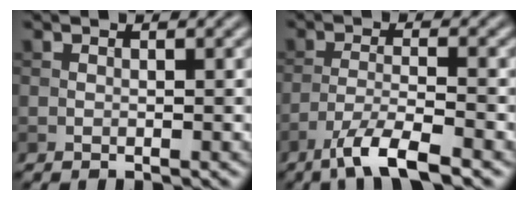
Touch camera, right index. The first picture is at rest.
{"total": 5.3, "force": [-3.7, 0.9, 3.7], "torque": [-0.068, -0.002, -0.074]}